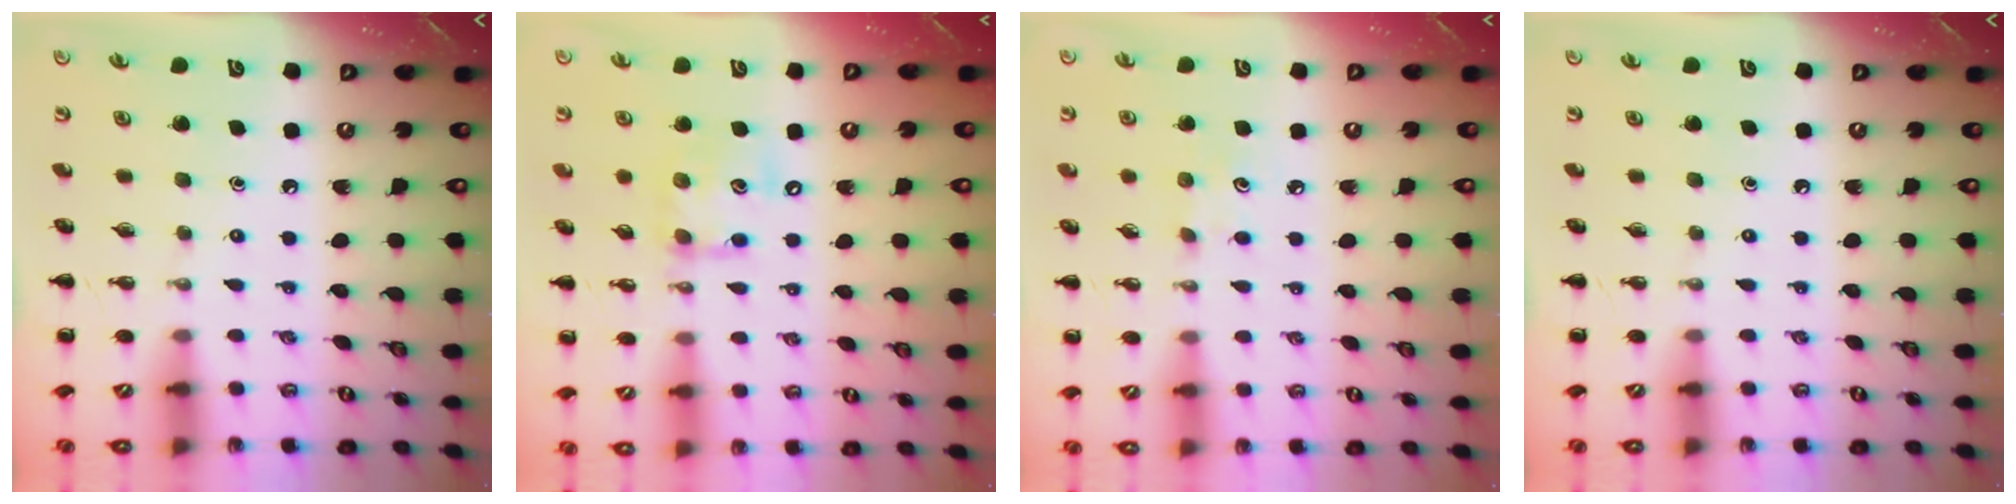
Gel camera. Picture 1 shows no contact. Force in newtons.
{"total": 11.2, "press": 11.0, "slide": 1.9}
{"total": 6.0, "press": 5.7, "slide": 1.7}
{"total": 0.0}